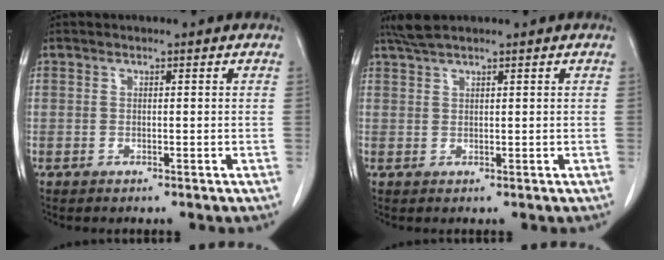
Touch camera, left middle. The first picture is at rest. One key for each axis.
{"total": 2.5, "fx": 2.2, "fy": -0.1, "fz": 1.2, "tx": -0.030, "ty": 0.013, "tz": 0.047}